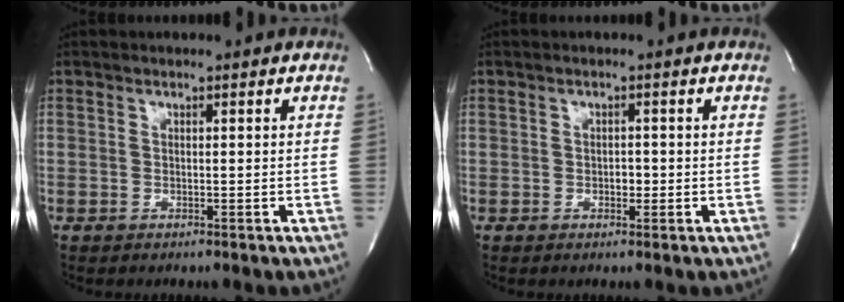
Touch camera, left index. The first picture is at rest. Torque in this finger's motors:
{"motor_torque": [0.02, 0.01, 0.00, 0.00]}